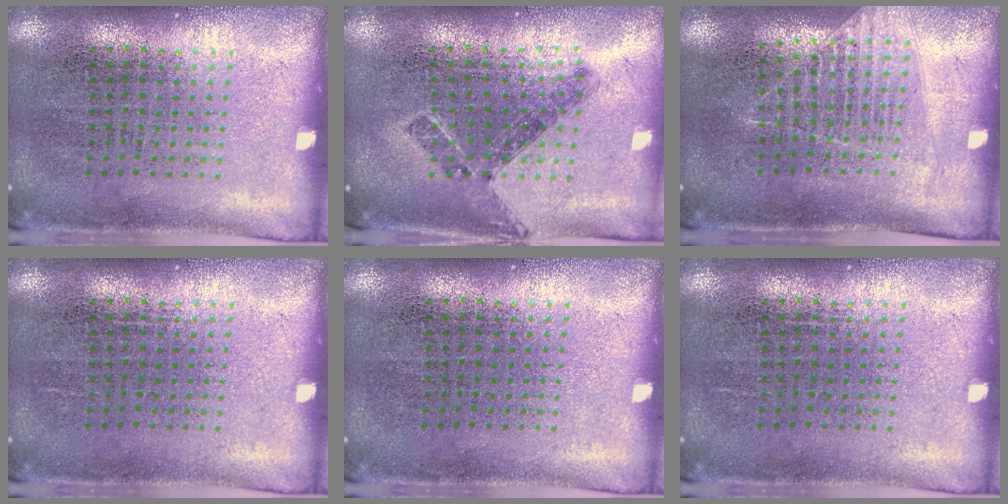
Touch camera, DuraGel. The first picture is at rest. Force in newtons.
{"total": 0.7, "press": 0.7, "slide": 0.2}
{"total": 1.2, "press": 1.1, "slide": 0.4}
{"total": 0.0}
{"total": 0.0}
{"total": 0.0}